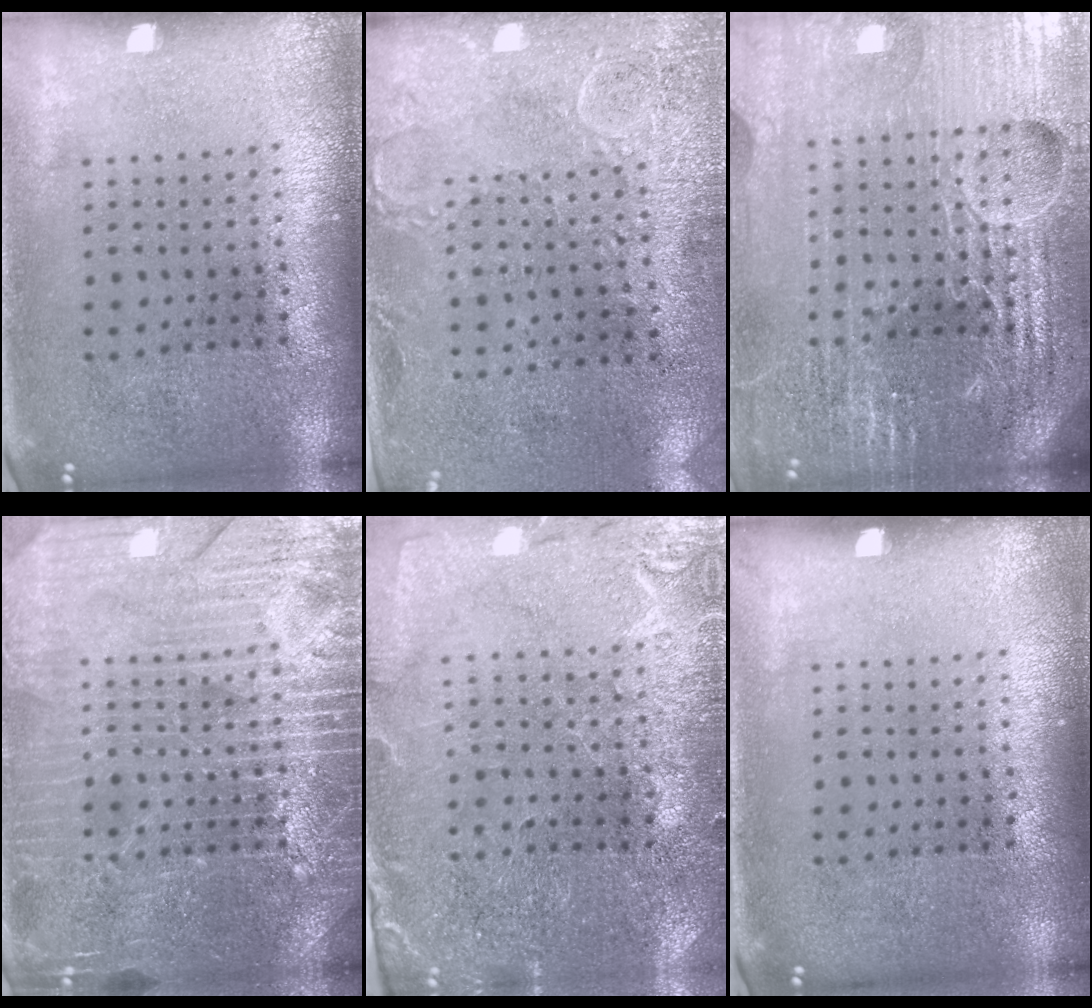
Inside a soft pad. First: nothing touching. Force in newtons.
{"total": 2.9, "press": 2.3, "slide": 1.8}
{"total": 6.2, "press": 5.5, "slide": 2.9}
{"total": 4.4, "press": 4.3, "slide": 0.5}
{"total": 0.5, "press": 0.5, "slide": 0.2}
{"total": 0.0}